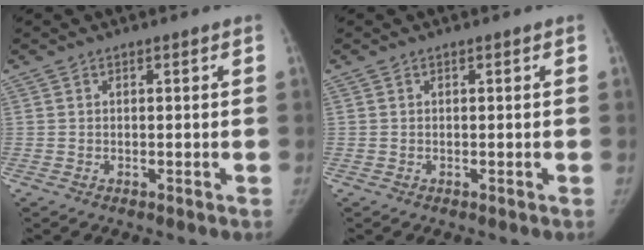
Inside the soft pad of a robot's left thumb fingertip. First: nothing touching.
{"total": 0.0}